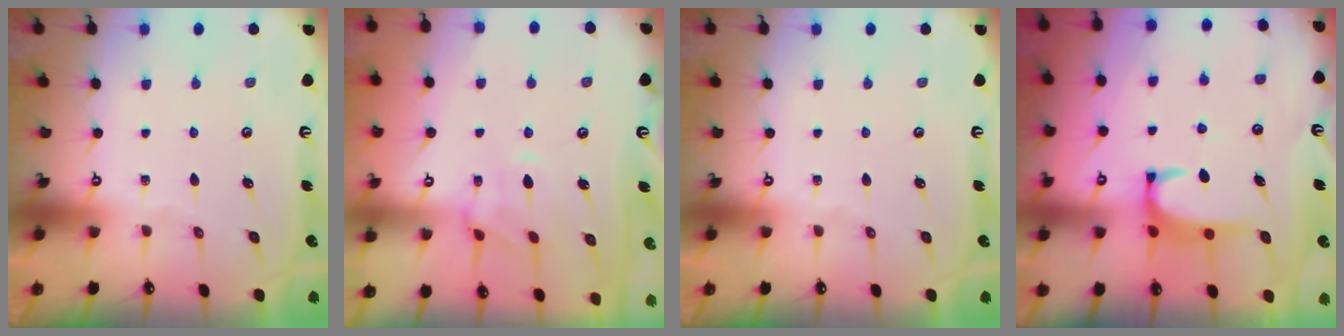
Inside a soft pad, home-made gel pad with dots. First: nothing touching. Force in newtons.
{"total": 2.5, "press": 2.3, "slide": 1.1}
{"total": 0.0}
{"total": 3.6, "press": 3.5, "slide": 0.9}